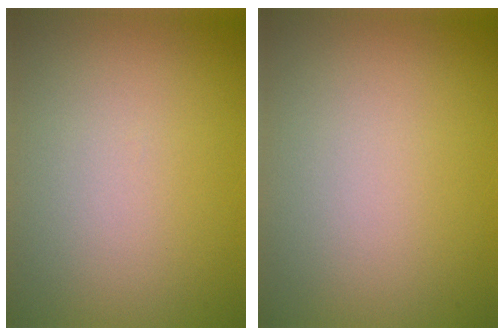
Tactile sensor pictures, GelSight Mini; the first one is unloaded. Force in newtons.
{"total": 0.0}